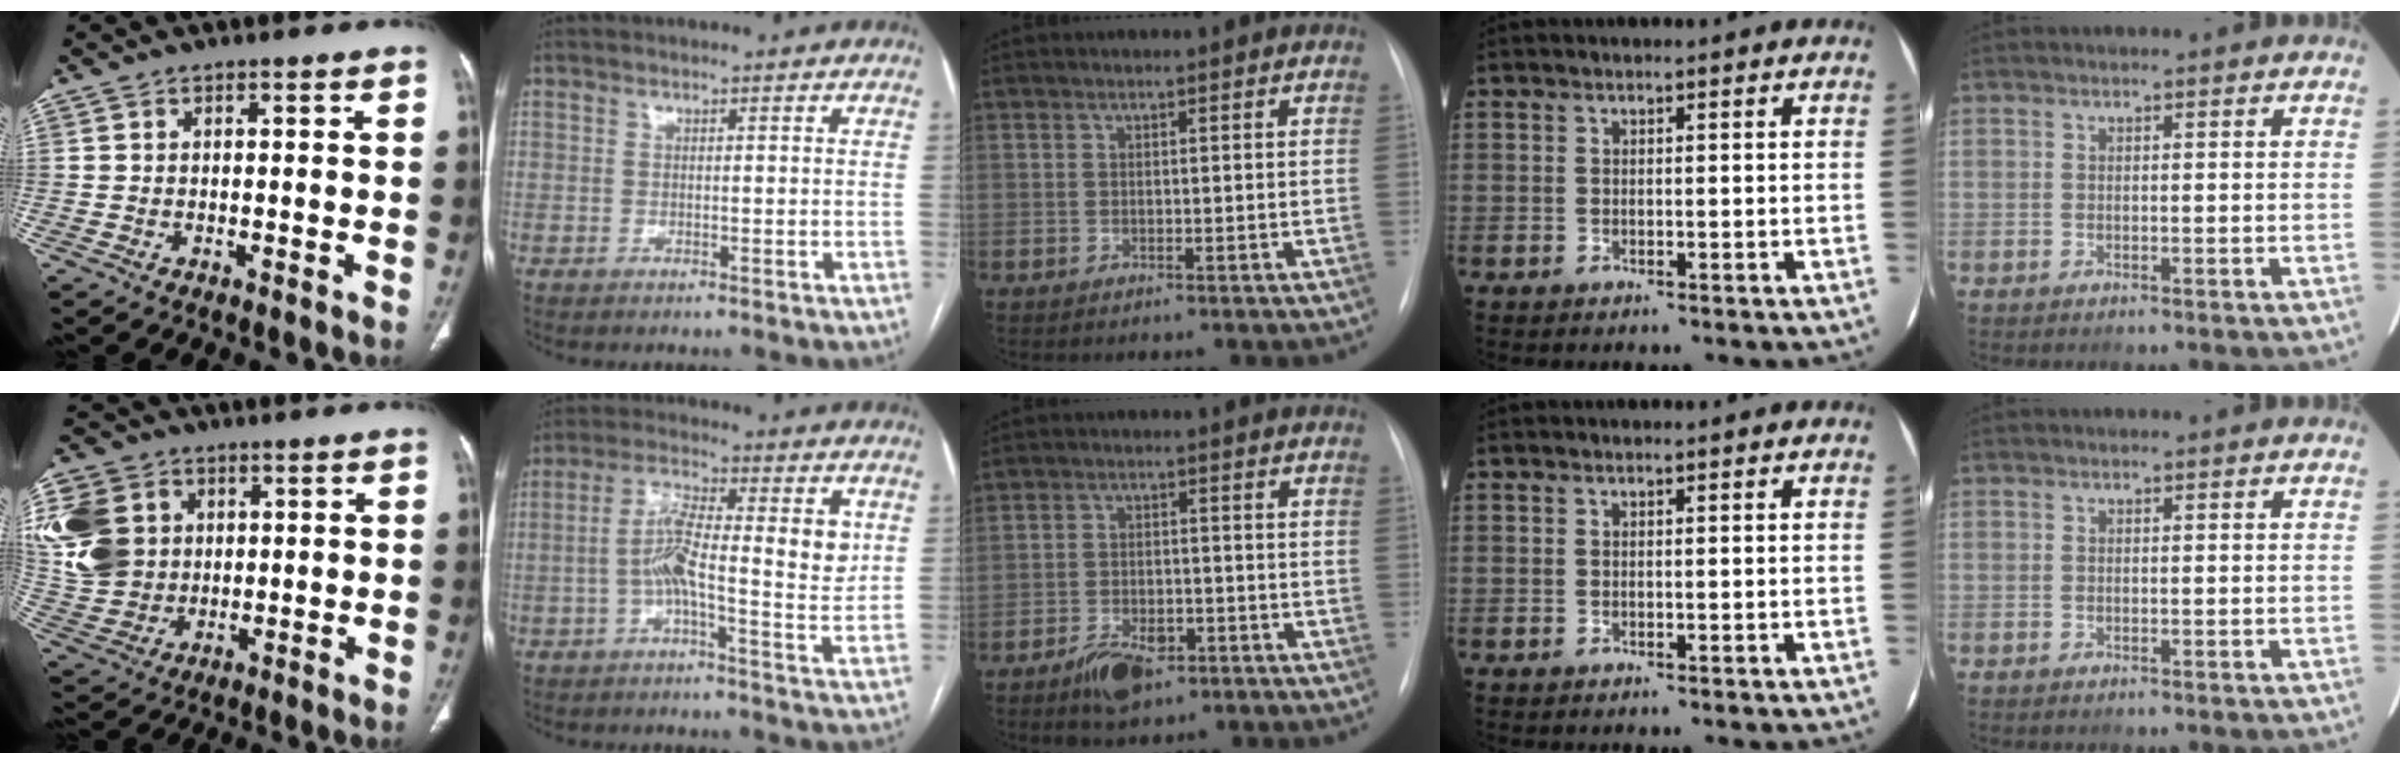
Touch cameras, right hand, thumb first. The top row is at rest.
{"thumb": {"total": 17.6, "force": [4.0, 14.5, 9.2], "torque": [-0.198, 0.011, 0.087]}, "index": {"total": 10.0, "force": [0.3, 2.3, 9.7], "torque": [-0.169, 0.016, -0.004]}, "middle": {"total": 5.5, "force": [-3.5, 2.9, 3.2], "torque": [-0.058, 0.001, -0.052]}}